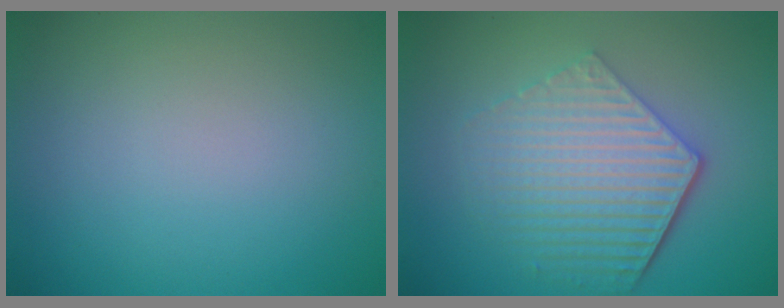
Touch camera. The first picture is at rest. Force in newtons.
{"total": 6.1, "press": 4.4, "slide": 4.1}